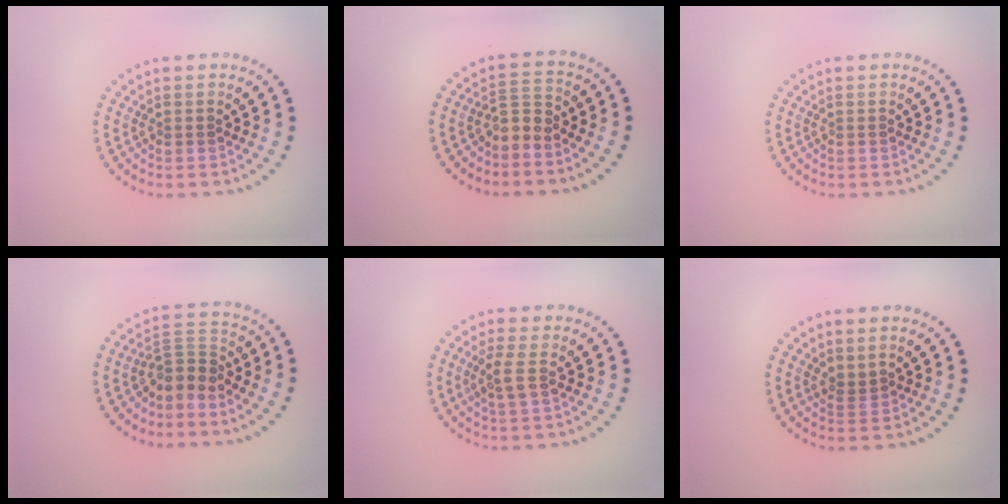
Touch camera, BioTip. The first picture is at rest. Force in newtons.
{"total": 1.9, "press": 1.3, "slide": 1.4}
{"total": 0.0}
{"total": 2.8, "press": 2.0, "slide": 1.9}
{"total": 1.9, "press": 1.6, "slide": 0.9}
{"total": 1.1, "press": 0.8, "slide": 0.7}